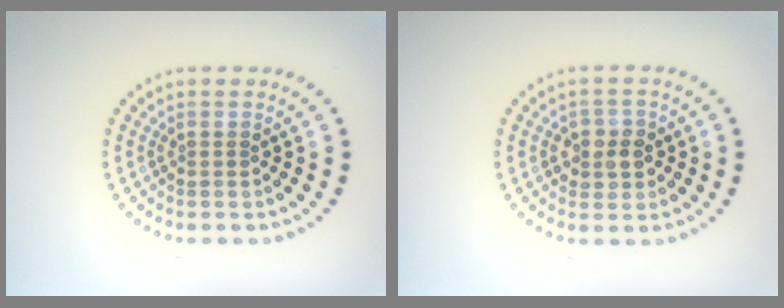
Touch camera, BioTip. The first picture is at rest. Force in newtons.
{"total": 2.4, "press": 2.3, "slide": 0.5}